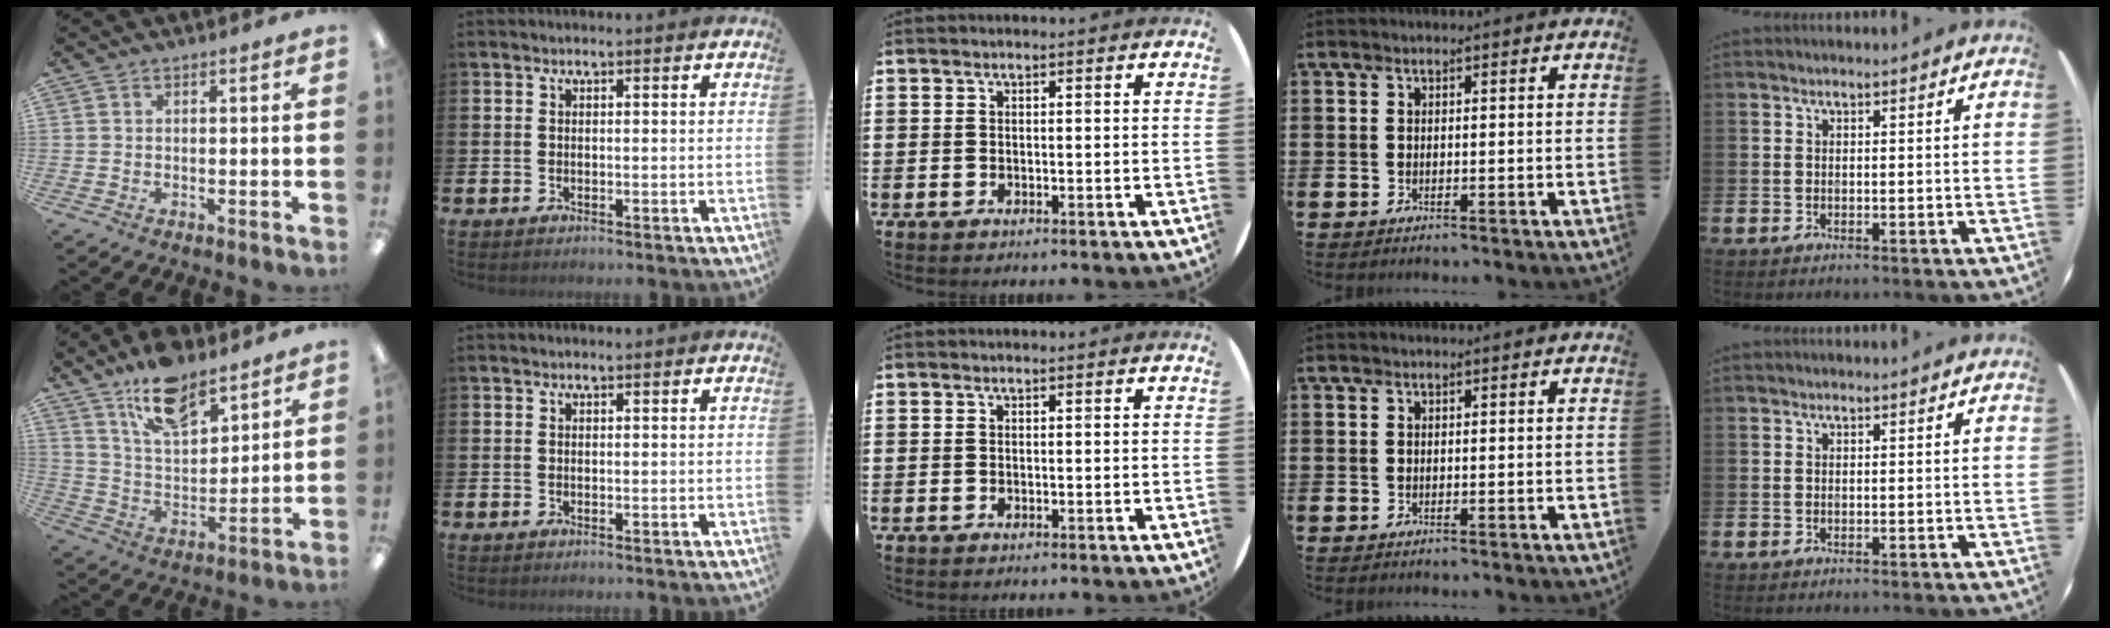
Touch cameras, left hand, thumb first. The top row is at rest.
{"thumb": {"total": 13.8, "force": [10.3, 5.9, 6.9], "torque": [-0.124, -0.050, 0.187]}}